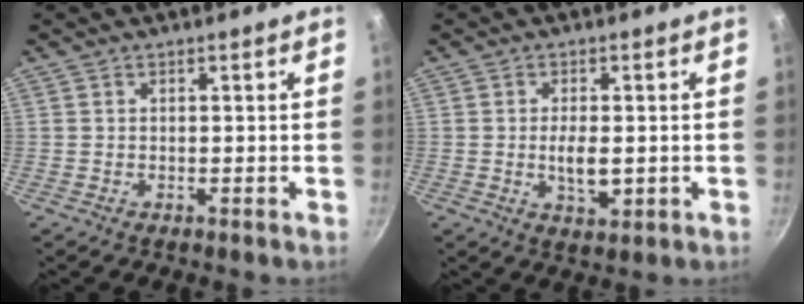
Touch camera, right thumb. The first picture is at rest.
{"total": 5.1, "force": [-0.5, 2.5, 4.5], "torque": [-0.075, -0.007, -0.005]}